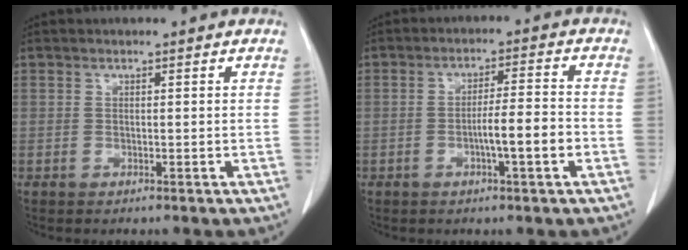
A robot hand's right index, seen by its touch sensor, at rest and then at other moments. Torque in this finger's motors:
{"motor_torque": [0.66, -0.53, 0.36, 0.10]}